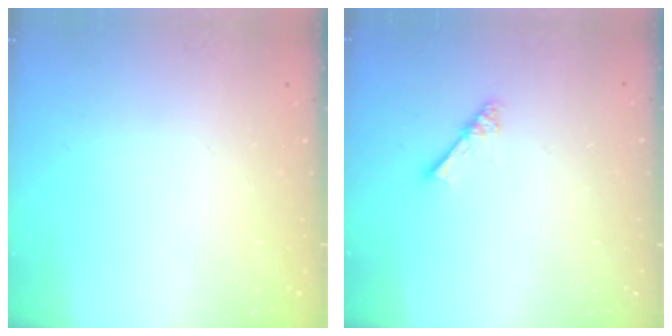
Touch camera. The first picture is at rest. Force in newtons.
{"total": 3.6, "press": 3.6, "slide": 0.3}